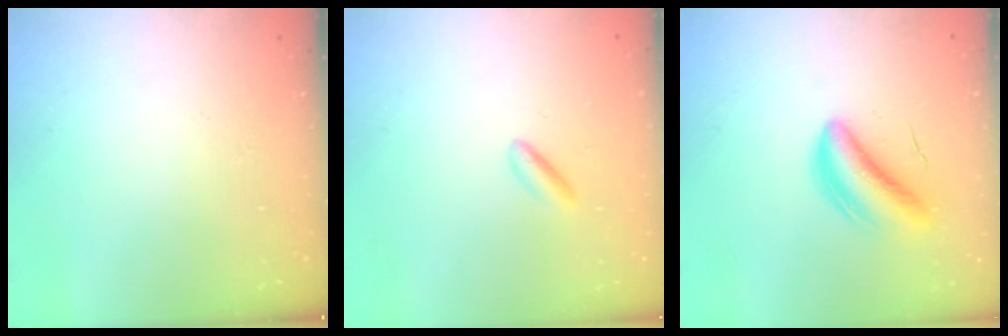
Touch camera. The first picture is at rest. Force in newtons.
{"total": 2.5, "press": 2.3, "slide": 0.9}
{"total": 6.4, "press": 6.1, "slide": 1.8}